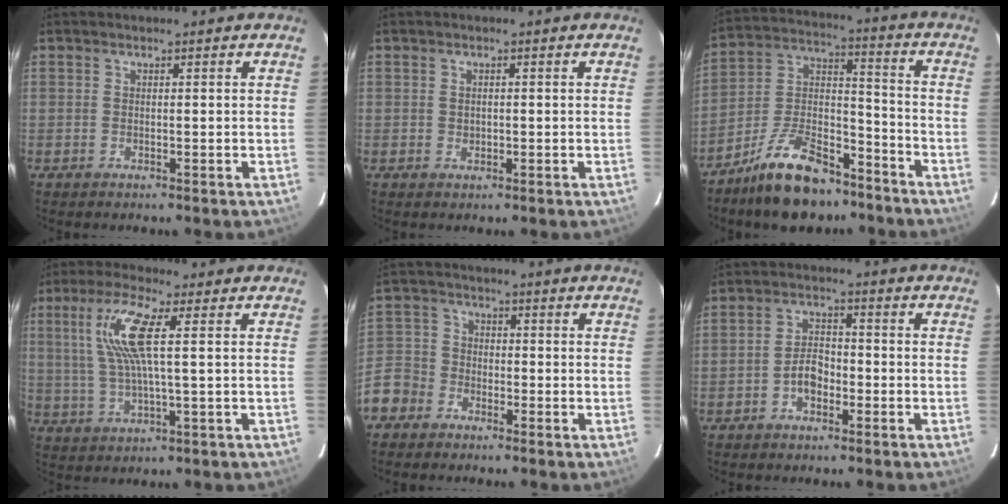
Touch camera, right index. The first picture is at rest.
{"total": 1.0, "force": [0.0, 0.9, 0.3], "torque": [-0.003, 0.001, 0.002]}
{"total": 16.7, "force": [-11.8, 7.4, 9.3], "torque": [-0.183, 0.029, -0.200]}
{"total": 9.8, "force": [2.5, 0.9, 9.4], "torque": [-0.191, 0.006, 0.055]}
{"total": 9.0, "force": [-5.3, 6.9, 2.3], "torque": [-0.066, 0.022, -0.111]}
{"total": 4.4, "force": [-2.2, 2.7, 2.7], "torque": [-0.053, 0.014, -0.037]}